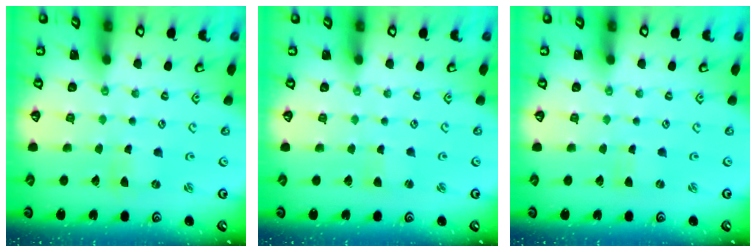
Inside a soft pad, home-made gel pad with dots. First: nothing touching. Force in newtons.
{"total": 1.5, "press": 1.5, "slide": 0.3}
{"total": 0.0}